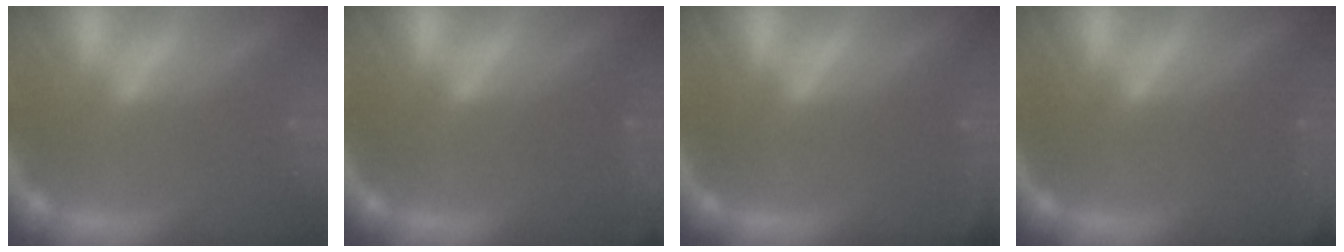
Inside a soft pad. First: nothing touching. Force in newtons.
{"total": 7.5}
{"total": 1.9}
{"total": 5.0}